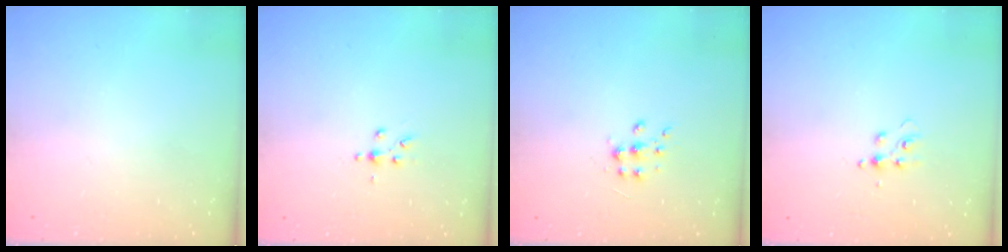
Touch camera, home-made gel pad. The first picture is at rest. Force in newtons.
{"total": 2.5, "press": 2.4, "slide": 0.3}
{"total": 7.1, "press": 7.1, "slide": 0.5}
{"total": 5.7, "press": 5.7, "slide": 0.6}